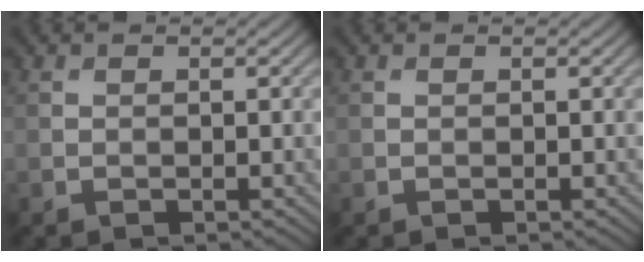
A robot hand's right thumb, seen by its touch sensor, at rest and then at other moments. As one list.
[{"total": 0.0}]